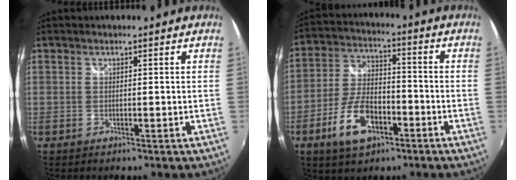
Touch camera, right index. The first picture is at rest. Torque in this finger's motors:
{"motor_torque": [0.49, -0.38, 0.36, 0.08]}